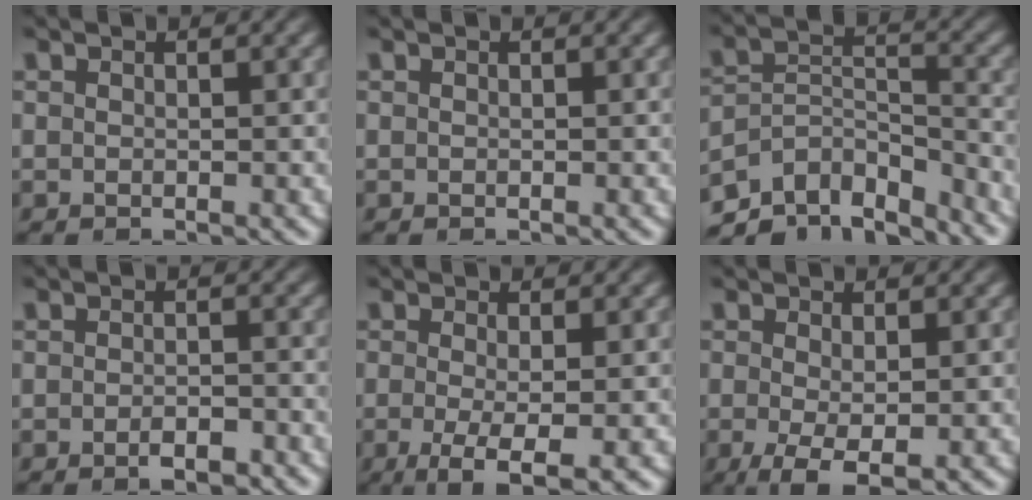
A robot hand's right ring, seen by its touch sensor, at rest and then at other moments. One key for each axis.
{"total": 0.0}
{"total": 11.5, "fx": -7.1, "fy": 7.0, "fz": 5.7, "tx": -0.105, "ty": -0.054, "tz": -0.101}
{"total": 1.9, "fx": -1.6, "fy": 0.4, "fz": 0.9, "tx": -0.012, "ty": 0.001, "tz": -0.028}
{"total": 5.4, "fx": -3.2, "fy": 1.5, "fz": 4.1, "tx": -0.087, "ty": -0.042, "tz": -0.032}
{"total": 4.8, "fx": -2.8, "fy": 1.8, "fz": 3.5, "tx": -0.073, "ty": -0.041, "tz": -0.023}